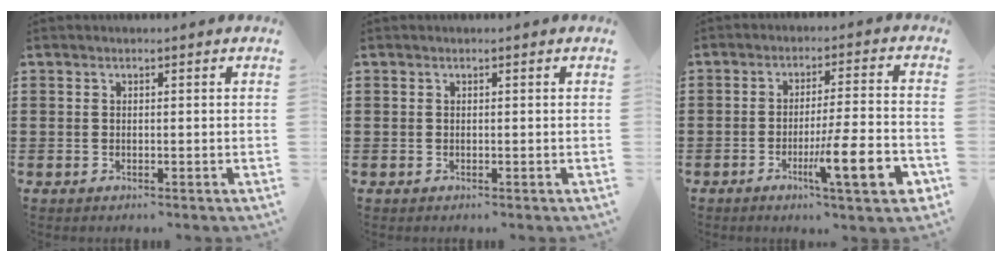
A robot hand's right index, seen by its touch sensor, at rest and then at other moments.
{"total": 0.0}
{"total": 10.5, "force": [-4.2, 1.4, 9.6], "torque": [-0.154, -0.005, -0.072]}